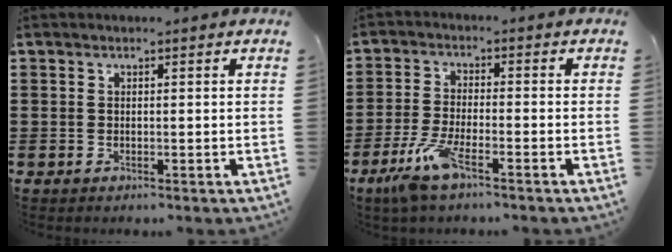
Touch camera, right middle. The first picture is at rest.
{"total": 6.3, "force": [-4.0, 1.2, 4.7], "torque": [-0.115, -0.015, -0.078]}